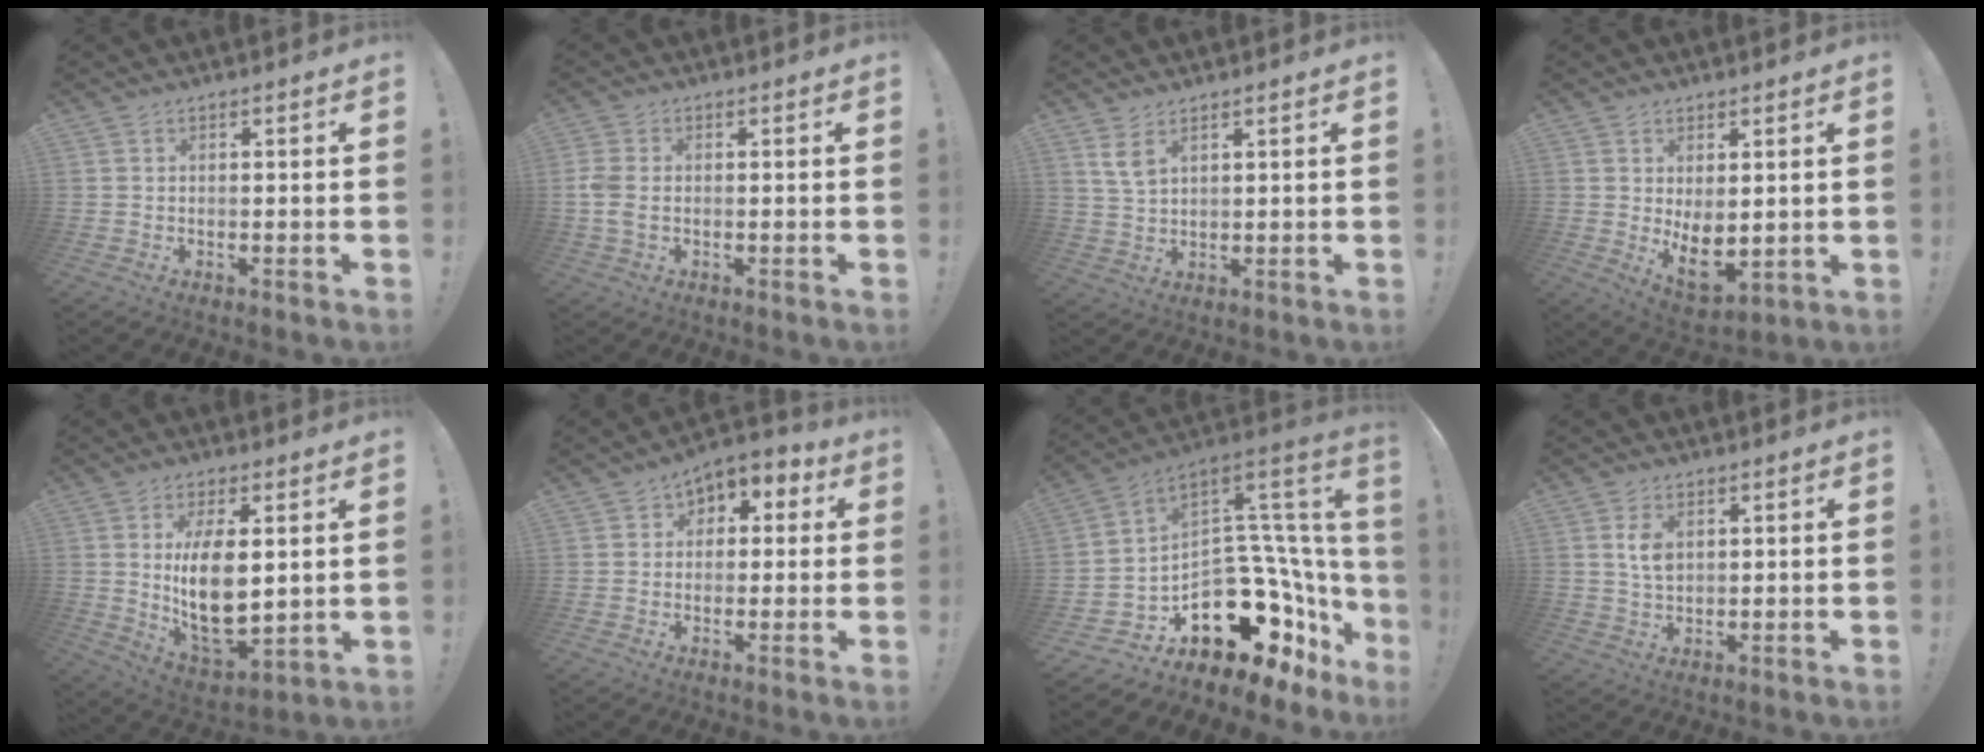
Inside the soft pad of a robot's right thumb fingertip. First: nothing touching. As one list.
[{"total": 4.9, "force": [-0.5, 3.3, 3.6], "torque": [-0.084, 0.005, -0.008]}, {"total": 4.9, "force": [2.9, 2.0, 3.4], "torque": [-0.054, -0.014, 0.051]}, {"total": 9.0, "force": [1.1, 5.0, 7.4], "torque": [-0.100, -0.026, 0.030]}, {"total": 14.5, "force": [2.9, 7.2, 12.3], "torque": [-0.222, -0.039, 0.050]}, {"total": 4.8, "force": [0.6, 4.4, 1.8], "torque": [-0.015, 0.002, 0.012]}, {"total": 17.5, "force": [-7.3, 11.3, 11.3], "torque": [-0.134, -0.001, -0.084]}, {"total": 5.0, "force": [1.5, 3.3, 3.5], "torque": [-0.047, -0.001, 0.024]}]